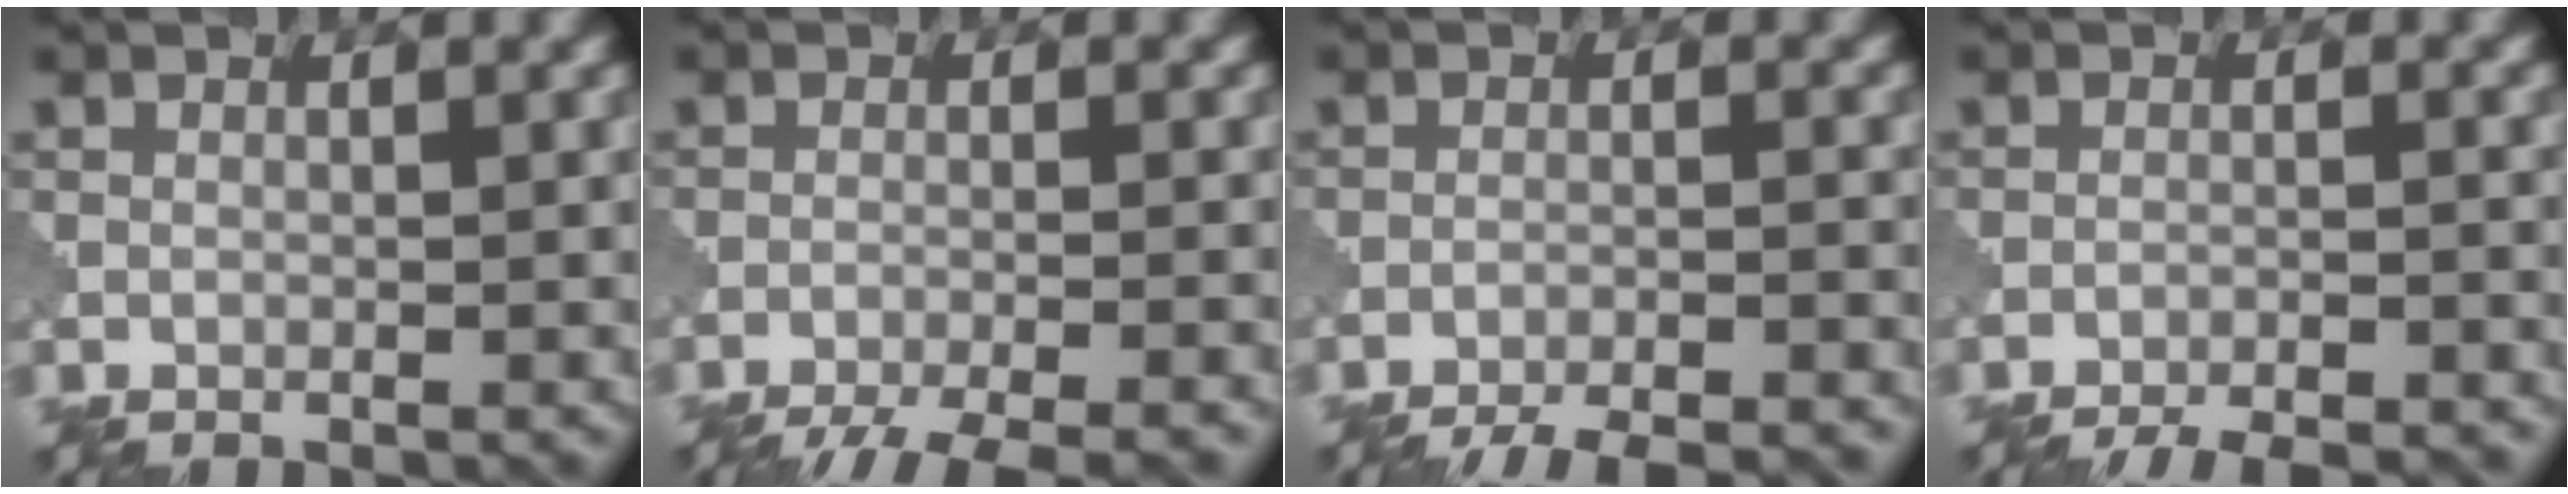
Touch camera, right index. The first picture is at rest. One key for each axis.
{"total": 7.3, "fx": -6.4, "fy": 1.1, "fz": 3.2, "tx": -0.049, "ty": -0.015, "tz": -0.099}
{"total": 9.9, "fx": -9.3, "fy": 1.9, "fz": 2.8, "tx": -0.032, "ty": -0.002, "tz": -0.128}
{"total": 8.8, "fx": -8.4, "fy": 1.6, "fz": 2.3, "tx": -0.026, "ty": 0.003, "tz": -0.115}